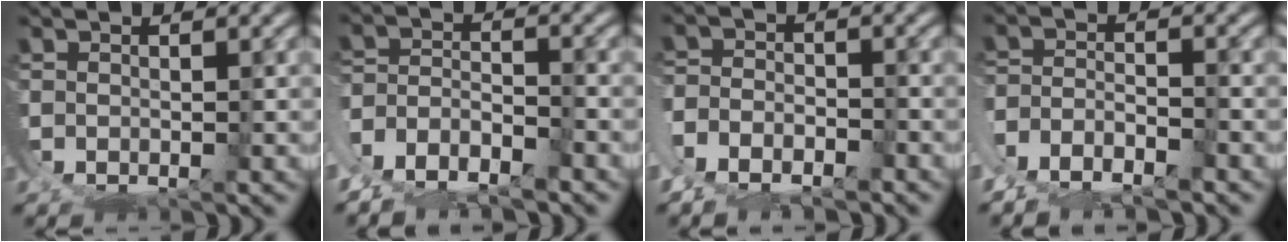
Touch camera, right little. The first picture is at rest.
{"total": 5.2, "force": [-3.0, 3.6, 2.3], "torque": [-0.042, -0.008, -0.057]}
{"total": 2.8, "force": [-2.1, 1.5, 1.2], "torque": [-0.022, -0.011, -0.036]}
{"total": 3.8, "force": [-2.7, 1.9, 1.8], "torque": [-0.025, -0.004, -0.050]}